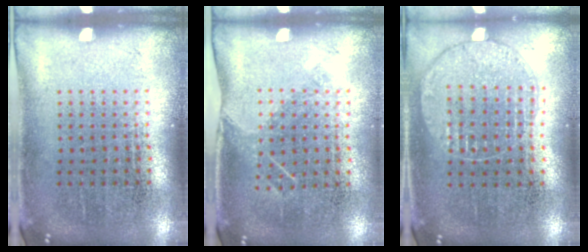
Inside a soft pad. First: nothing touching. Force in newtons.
{"total": 1.1, "press": 0.8, "slide": 0.6}
{"total": 1.0, "press": 0.9, "slide": 0.2}